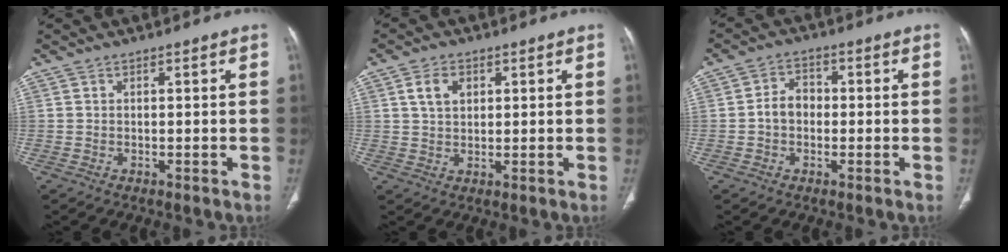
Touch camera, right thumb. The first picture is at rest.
{"total": 4.5, "force": [1.6, 3.1, 2.9], "torque": [-0.044, -0.002, 0.029]}
{"total": 4.6, "force": [-0.6, 3.6, 2.8], "torque": [-0.034, 0.017, -0.019]}